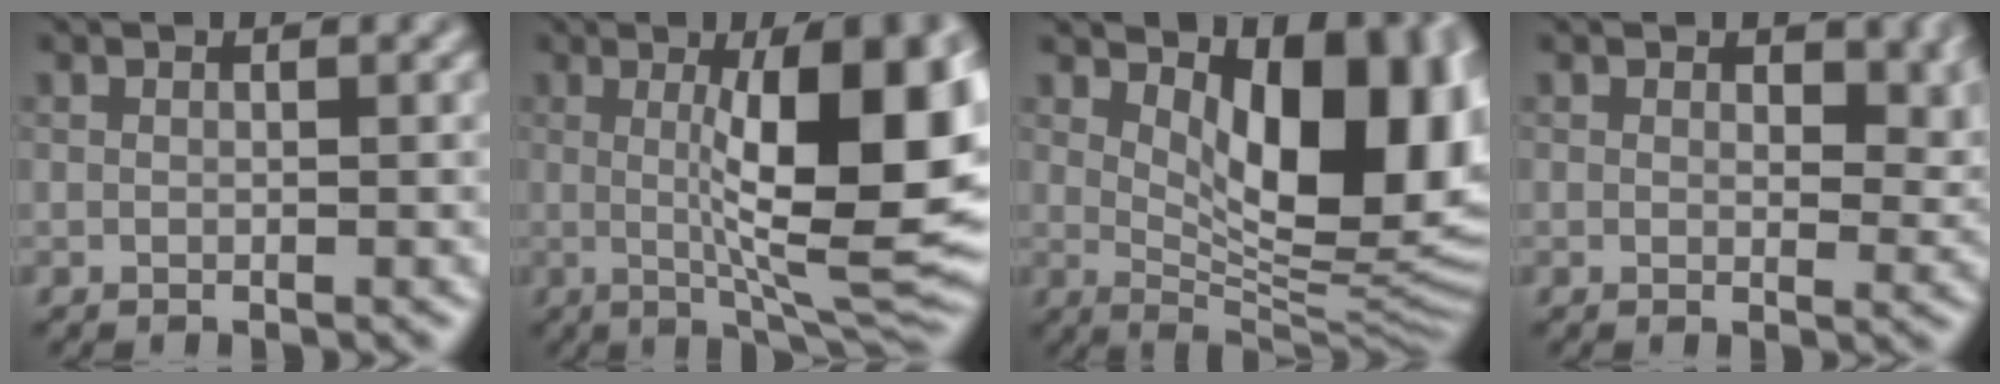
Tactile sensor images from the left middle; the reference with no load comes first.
{"total": 13.3, "force": [1.2, 3.3, 12.8], "torque": [-0.172, 0.001, 0.022]}
{"total": 12.6, "force": [3.4, 6.0, 10.6], "torque": [-0.127, -0.011, 0.062]}
{"total": 3.1, "force": [1.2, 1.9, 2.1], "torque": [-0.028, -0.007, 0.016]}